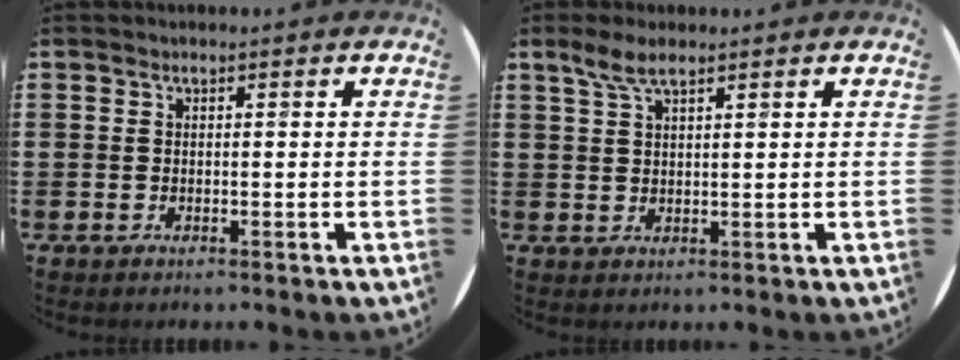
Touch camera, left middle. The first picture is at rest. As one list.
[{"total": 3.4, "force": [2.4, 0.9, 2.2], "torque": [-0.049, 0.004, 0.044]}]